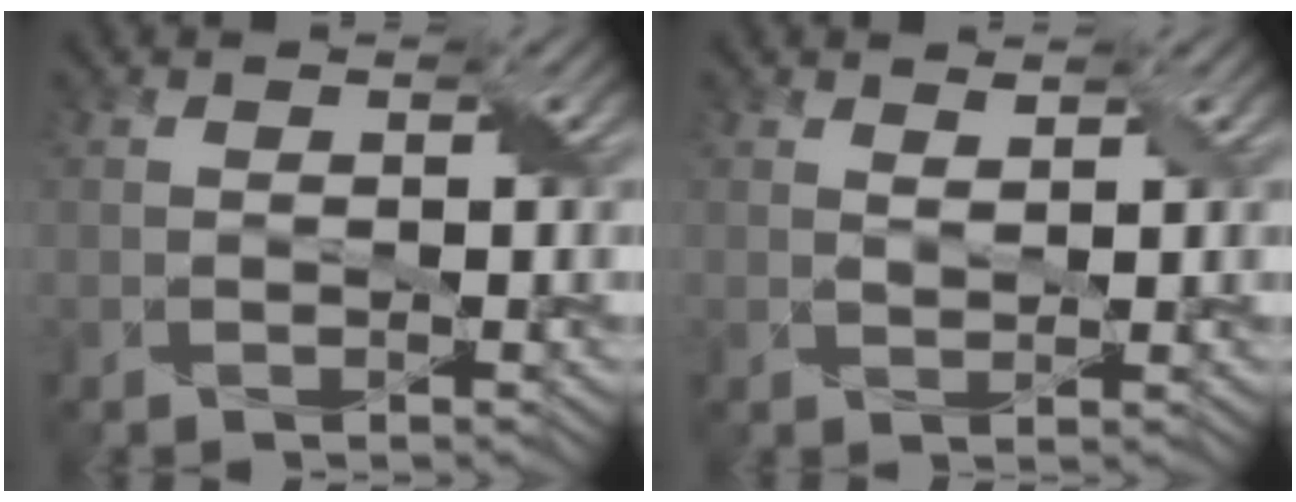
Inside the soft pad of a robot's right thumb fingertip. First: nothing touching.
{"total": 1.0, "force": [0.9, 0.2, 0.5], "torque": [-0.018, 0.000, 0.019]}